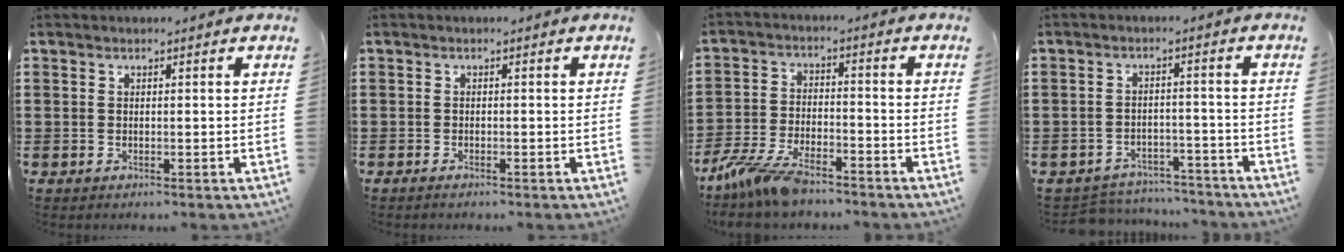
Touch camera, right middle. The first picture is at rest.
{"total": 0.6, "force": [-0.5, 0.1, 0.3], "torque": [-0.009, -0.005, -0.008]}
{"total": 8.0, "force": [-6.5, 1.8, 4.2], "torque": [-0.101, -0.002, -0.127]}
{"total": 4.0, "force": [-3.9, 0.6, -0.1], "torque": [-0.005, 0.003, -0.085]}